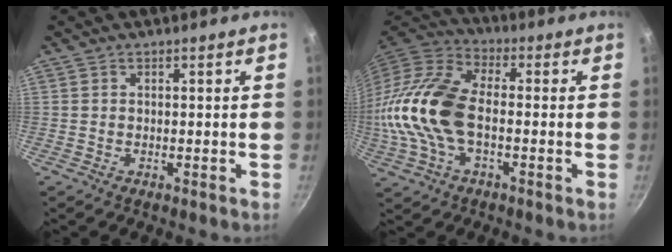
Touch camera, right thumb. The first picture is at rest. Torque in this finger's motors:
{"motor_torque": [2.40, 2.61, 0.99, -0.60, 0.66]}